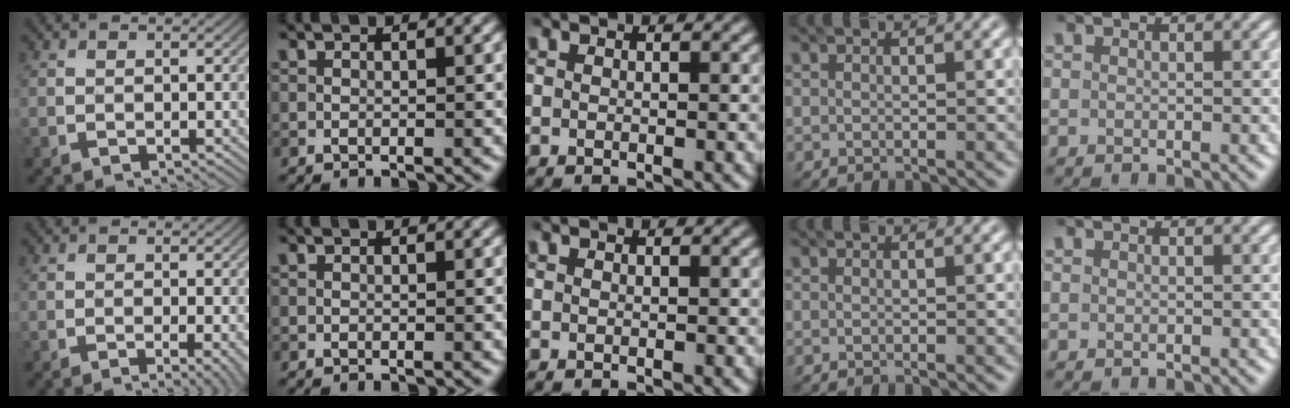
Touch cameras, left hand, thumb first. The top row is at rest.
{"thumb": {"total": 3.5, "force": [-1.0, 0.7, 3.3], "torque": [-0.040, 0.005, -0.017]}}